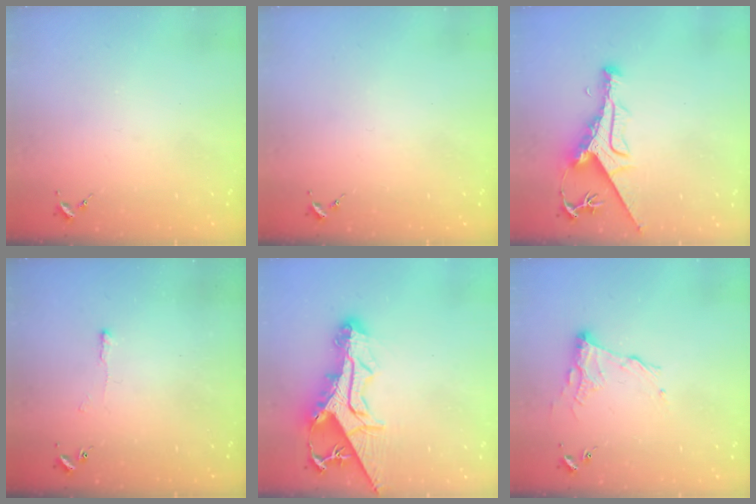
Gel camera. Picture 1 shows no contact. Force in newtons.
{"total": 0.0}
{"total": 10.0, "press": 9.9, "slide": 1.3}
{"total": 3.2, "press": 3.1, "slide": 0.6}
{"total": 19.0, "press": 18.9, "slide": 1.7}
{"total": 11.0, "press": 11.0, "slide": 0.6}